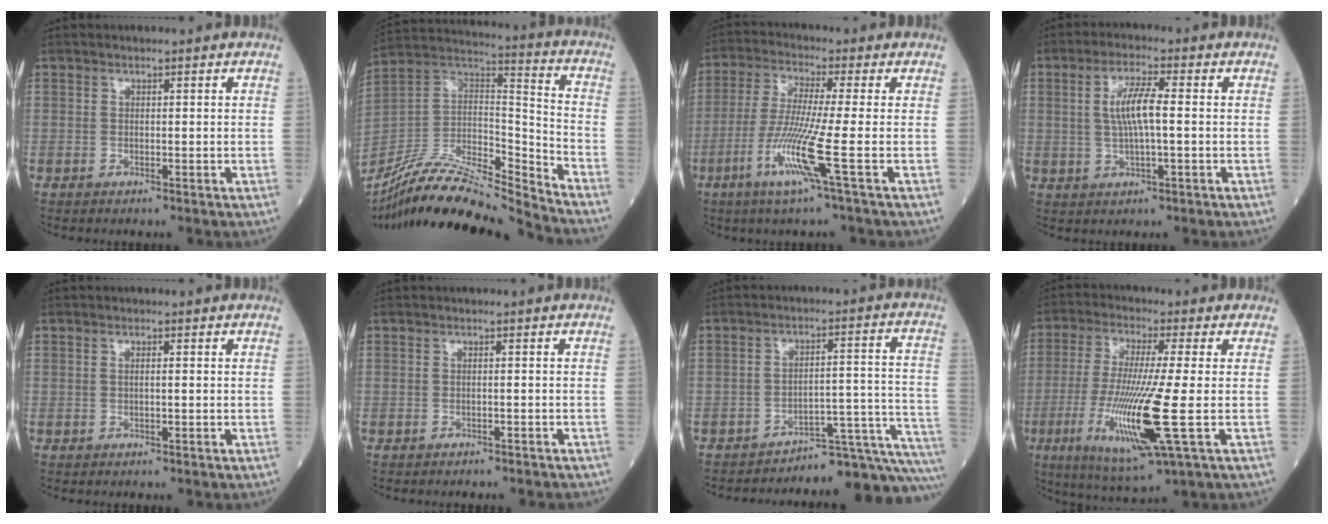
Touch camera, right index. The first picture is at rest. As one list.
[{"total": 21.7, "force": [-19.7, 1.1, 8.9], "torque": [-0.193, 0.009, -0.354]}, {"total": 9.4, "force": [-3.6, -1.7, 8.6], "torque": [-0.174, -0.025, -0.079]}, {"total": 6.1, "force": [0.5, 0.8, 6.0], "torque": [-0.123, 0.005, 0.009]}, {"total": 0.7, "force": [0.1, 0.0, 0.7], "torque": [-0.018, 0.000, 0.001]}, {"total": 3.6, "force": [-3.2, 1.0, 1.2], "torque": [-0.021, -0.004, -0.035]}, {"total": 15.6, "force": [-15.0, 0.5, 4.2], "torque": [0.008, 0.051, -0.189]}, {"total": 14.8, "force": [-3.6, 0.0, 14.4], "torque": [-0.300, -0.033, -0.068]}]